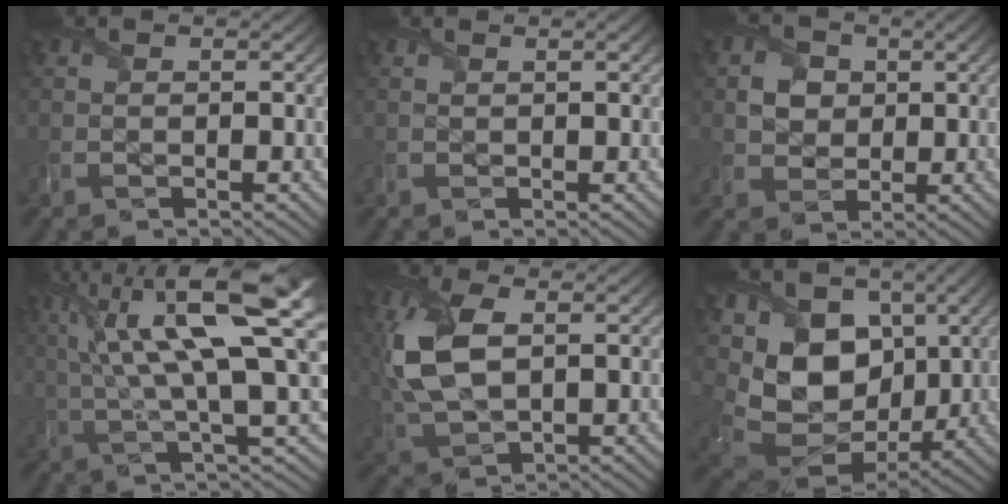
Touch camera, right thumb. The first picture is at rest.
{"total": 0.7, "force": [0.4, 0.0, 0.6], "torque": [-0.013, 0.003, 0.007]}
{"total": 4.0, "force": [0.9, 3.5, 1.8], "torque": [-0.046, -0.001, 0.009]}
{"total": 16.5, "force": [5.7, 4.9, 14.7], "torque": [-0.291, 0.010, 0.107]}
{"total": 10.2, "force": [1.6, 5.5, 8.4], "torque": [-0.229, 0.001, 0.032]}
{"total": 14.4, "force": [2.0, 10.9, 9.2], "torque": [-0.201, -0.020, 0.052]}